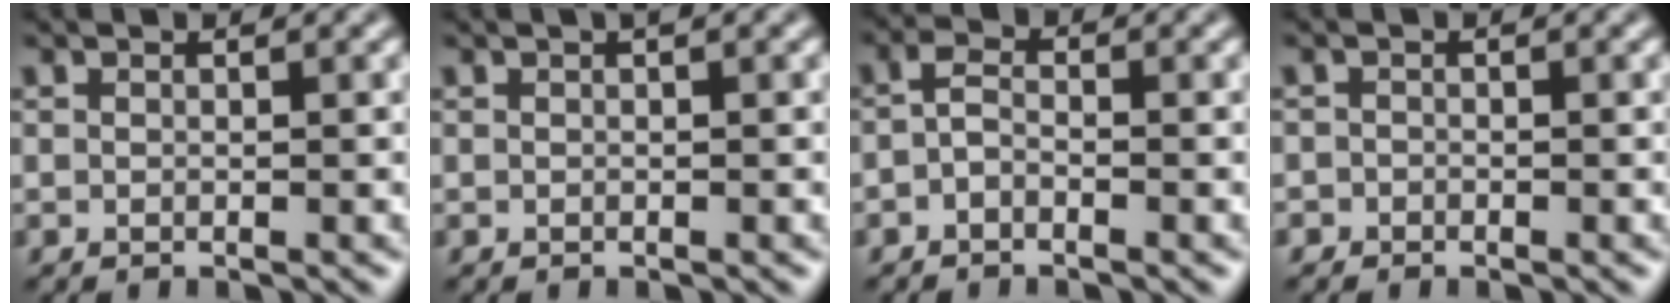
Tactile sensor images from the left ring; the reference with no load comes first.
{"total": 0.6, "force": [0.3, 0.1, 0.5], "torque": [-0.008, 0.007, 0.005]}
{"total": 1.5, "force": [-0.7, 0.8, 1.1], "torque": [-0.021, 0.003, -0.019]}
{"total": 0.8, "force": [-0.4, 0.7, -0.1], "torque": [0.009, -0.004, -0.009]}